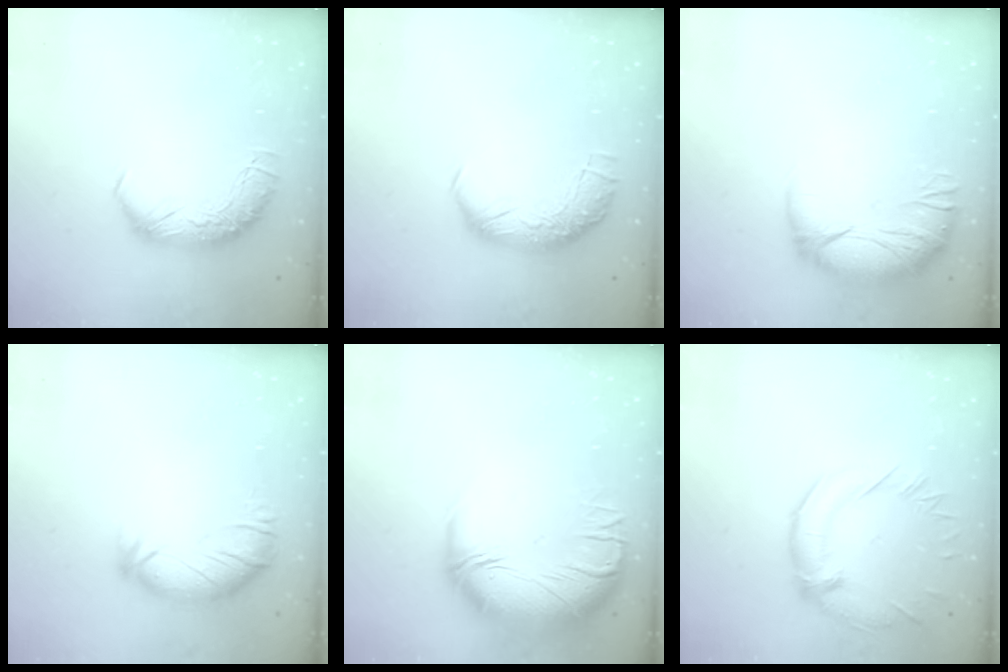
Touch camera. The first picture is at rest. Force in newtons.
{"total": 2.4, "press": 0.9, "slide": 2.2}
{"total": 4.0, "press": 3.4, "slide": 2.1}
{"total": 2.9, "press": 2.3, "slide": 1.7}
{"total": 3.8, "press": 1.9, "slide": 3.2}
{"total": 1.3, "press": 0.7, "slide": 1.1}